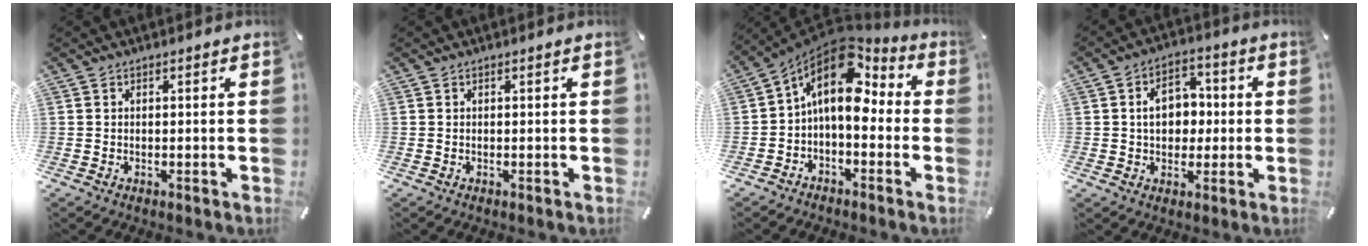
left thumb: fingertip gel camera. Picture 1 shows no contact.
{"total": 0.0}
{"total": 12.5, "force": [2.9, 7.5, 9.5], "torque": [-0.177, -0.030, 0.041]}
{"total": 9.0, "force": [0.2, 7.0, 5.7], "torque": [-0.089, 0.005, 0.001]}